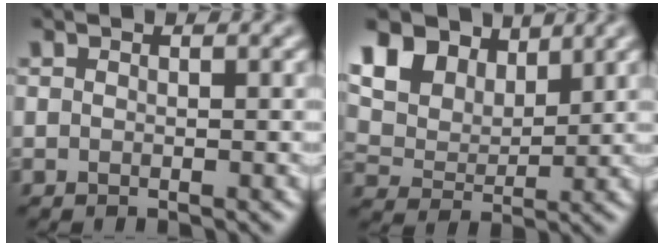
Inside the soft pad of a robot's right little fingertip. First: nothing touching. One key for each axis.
{"total": 10.0, "fx": 6.2, "fy": 6.0, "fz": 5.0, "tx": -0.129, "ty": 0.015, "tz": 0.109}